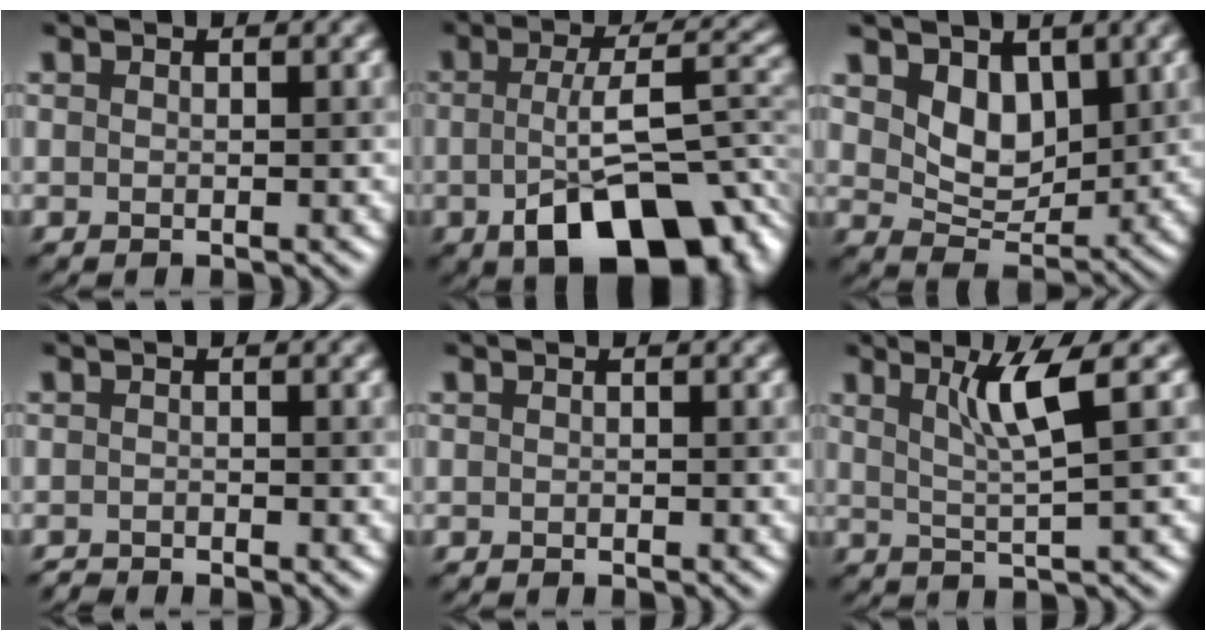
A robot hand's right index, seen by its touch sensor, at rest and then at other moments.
{"total": 11.5, "force": [-4.2, 5.1, 9.4], "torque": [-0.155, -0.004, -0.057]}
{"total": 4.0, "force": [2.1, 2.7, 2.1], "torque": [-0.054, -0.017, 0.038]}
{"total": 1.1, "force": [-1.0, -0.2, -0.4], "torque": [0.003, -0.008, -0.020]}
{"total": 0.6, "force": [-0.2, -0.2, -0.5], "torque": [0.000, -0.005, -0.001]}
{"total": 3.6, "force": [1.8, 0.2, 3.1], "torque": [-0.062, -0.002, 0.038]}